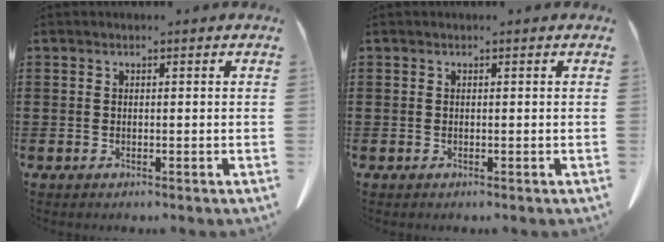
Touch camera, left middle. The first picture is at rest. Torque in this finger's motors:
{"motor_torque": [-0.04, 0.05, 0.00, 0.00]}